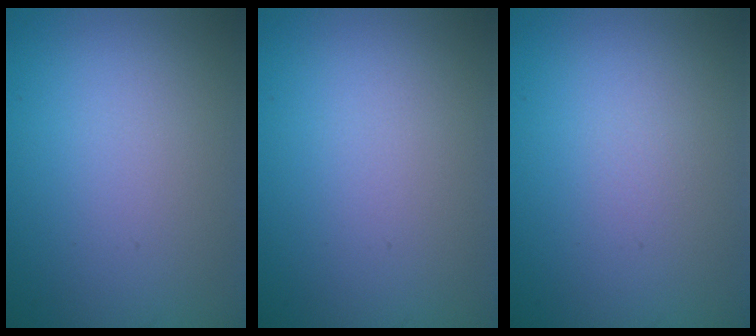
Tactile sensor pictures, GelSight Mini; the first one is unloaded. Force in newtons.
{"total": 0.0}
{"total": 0.0}